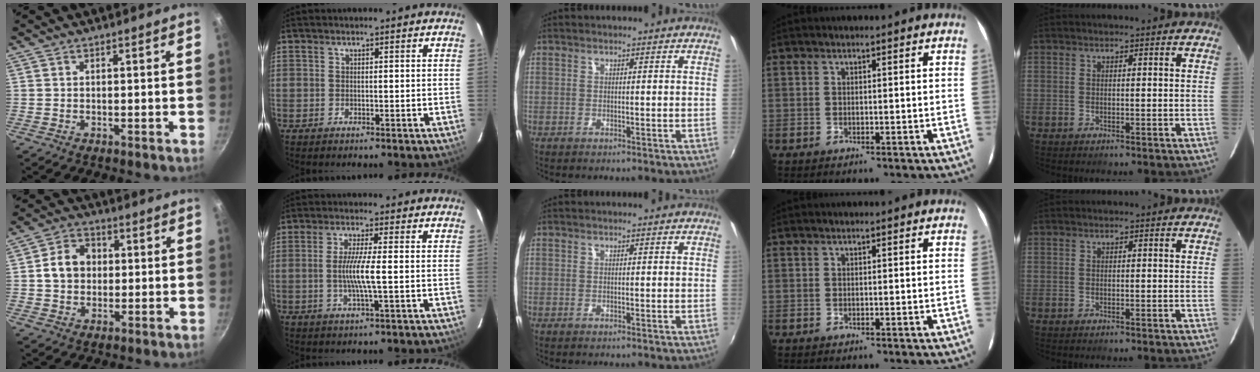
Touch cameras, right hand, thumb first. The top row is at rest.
{"thumb": {"total": 8.0, "force": [0.7, 6.6, 4.4], "torque": [-0.049, 0.016, 0.001]}, "index": {"total": 6.0, "force": [-0.8, -0.3, 5.9], "torque": [-0.112, -0.008, -0.018]}}